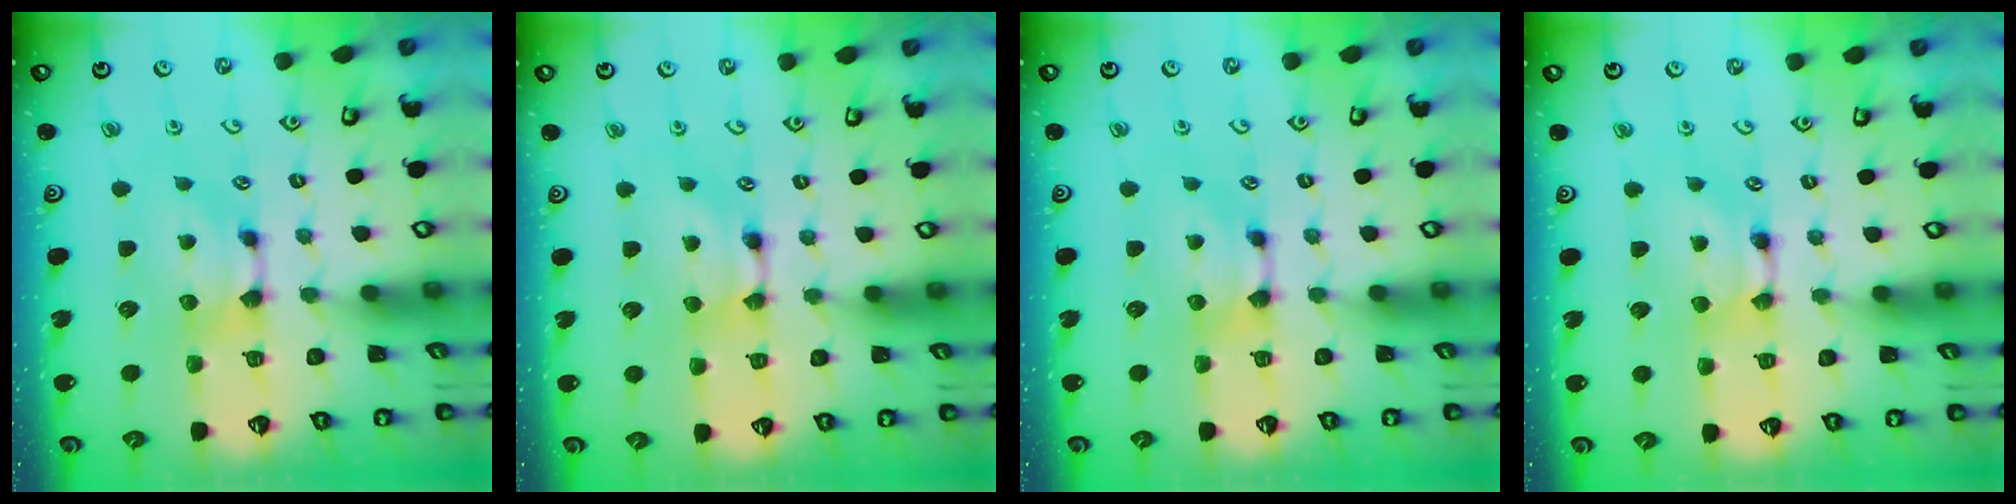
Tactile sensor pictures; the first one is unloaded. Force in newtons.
{"total": 1.6, "press": 1.6, "slide": 0.1}
{"total": 0.0}
{"total": 1.5, "press": 1.5, "slide": 0.2}